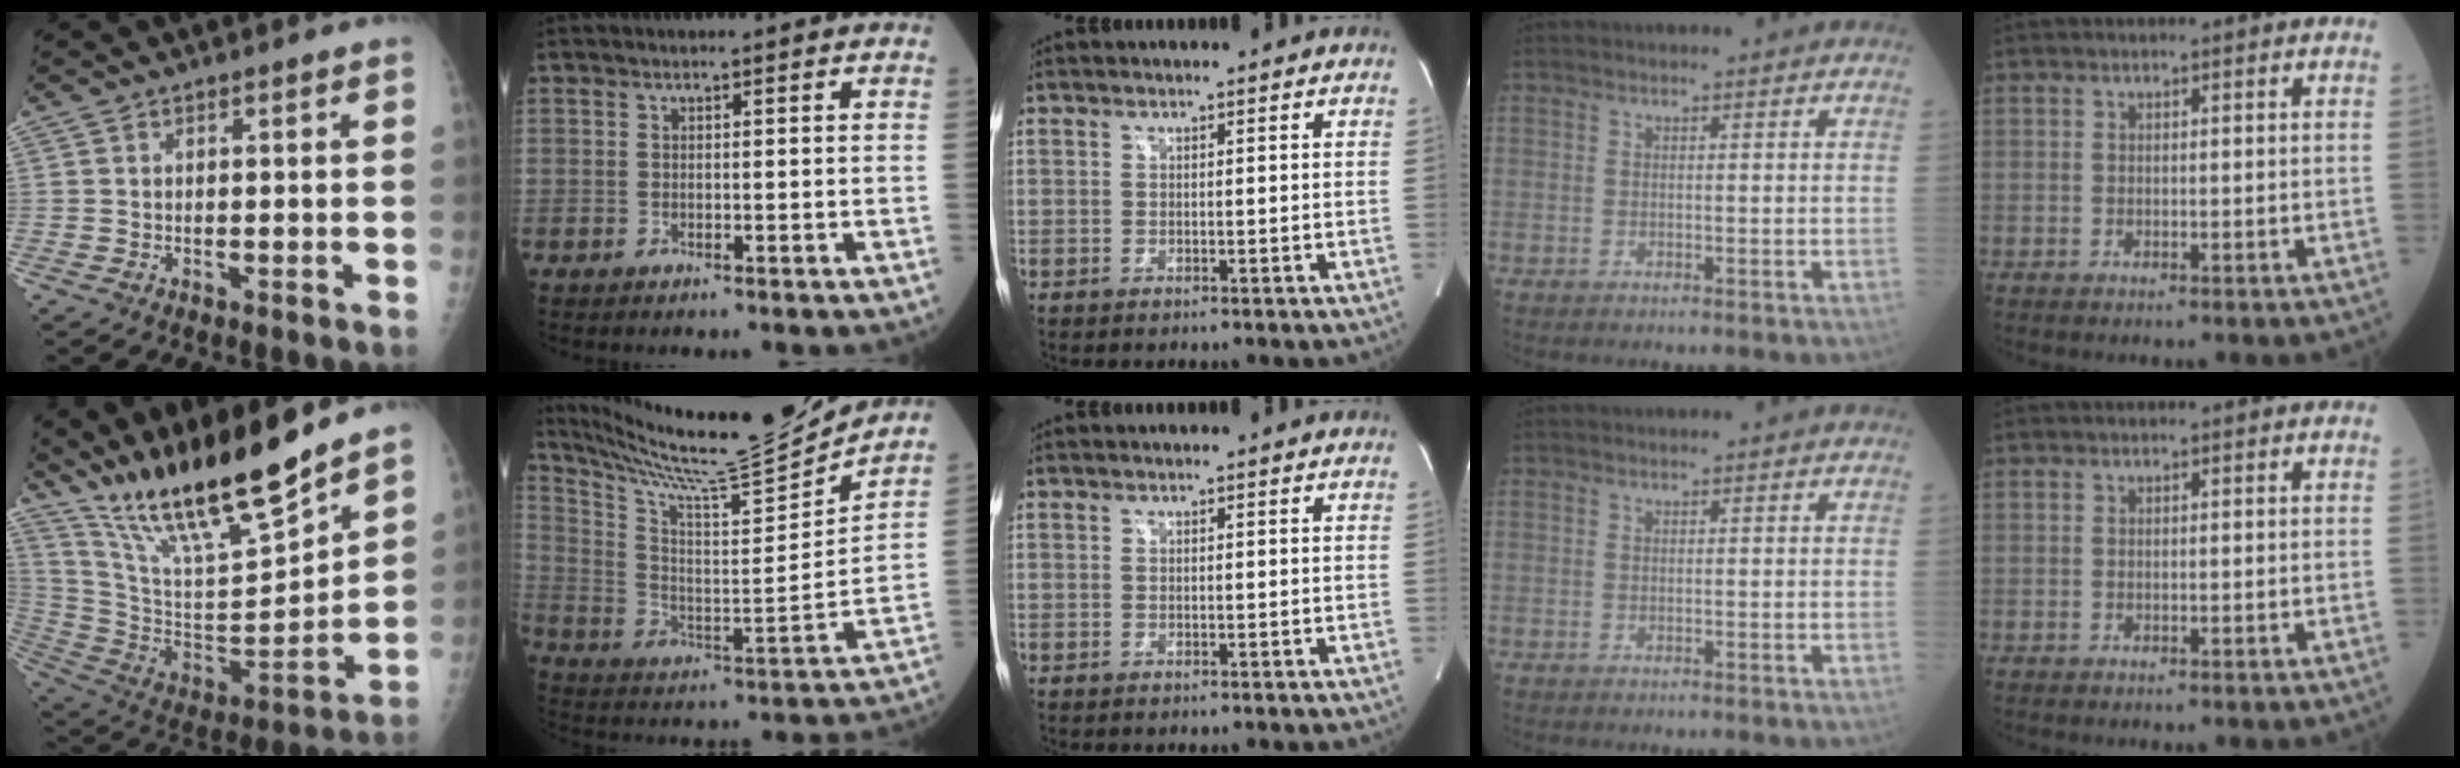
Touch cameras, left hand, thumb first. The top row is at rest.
{"thumb": {"total": 22.4, "force": [18.4, 3.0, 12.3], "torque": [-0.192, -0.096, 0.337]}, "index": {"total": 20.3, "force": [19.1, -1.3, 6.8], "torque": [-0.146, -0.057, 0.305]}}